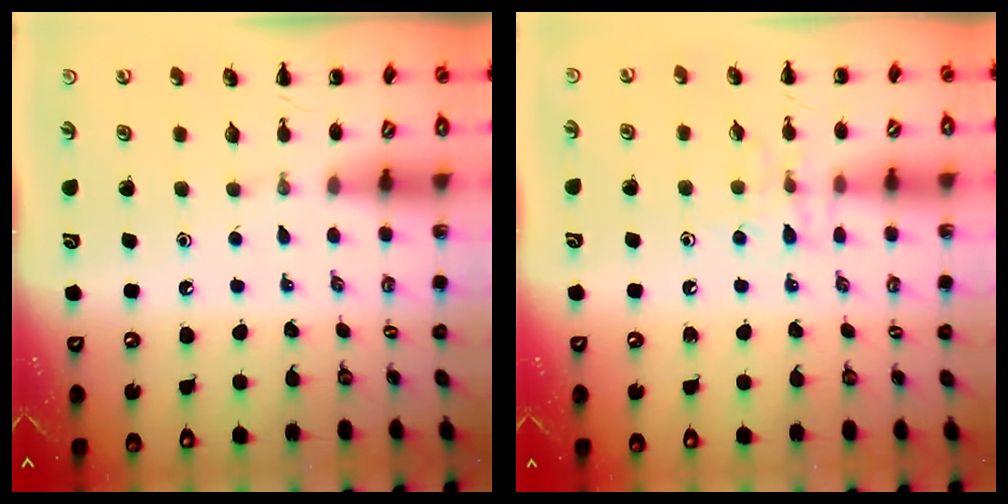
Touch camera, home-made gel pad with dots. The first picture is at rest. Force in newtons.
{"total": 6.2, "press": 6.1, "slide": 0.8}